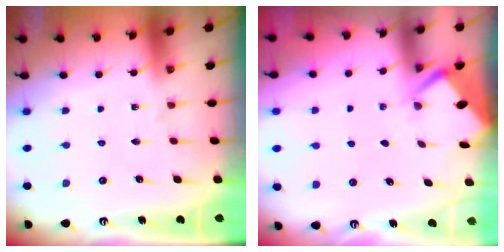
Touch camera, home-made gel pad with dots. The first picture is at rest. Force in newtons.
{"total": 2.8, "press": 2.8, "slide": 0.3}